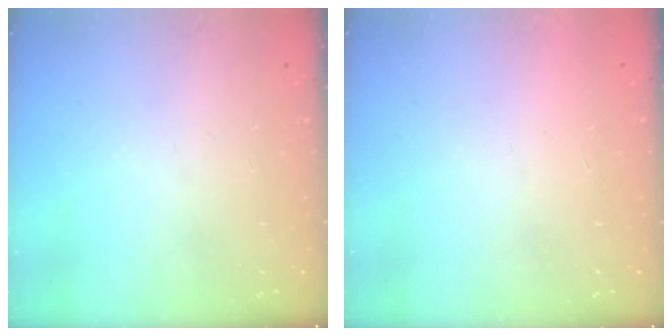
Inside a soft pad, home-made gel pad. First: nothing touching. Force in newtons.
{"total": 1.7, "press": 1.7, "slide": 0.1}